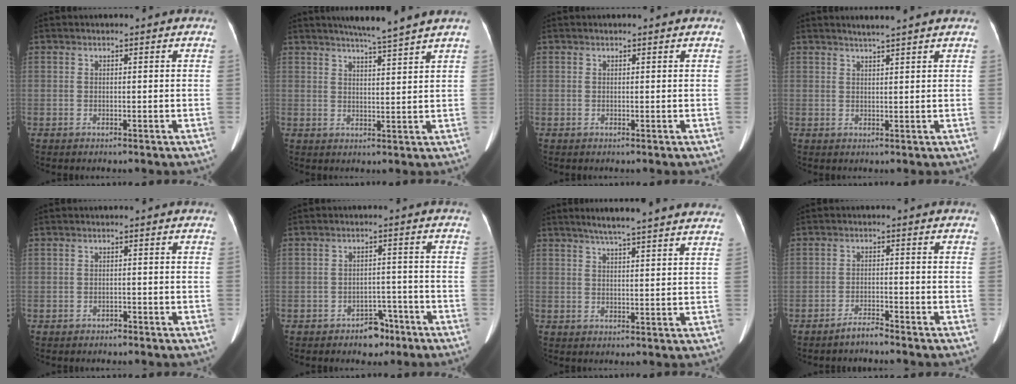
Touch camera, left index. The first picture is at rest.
{"total": 6.5, "force": [5.6, -1.5, 2.9], "torque": [-0.045, -0.006, 0.081]}
{"total": 0.0}
{"total": 3.6, "force": [3.1, -0.7, 1.6], "torque": [-0.024, 0.009, 0.044]}
{"total": 0.9, "force": [-0.8, 0.4, 0.1], "torque": [-0.005, 0.001, -0.012]}
{"total": 4.6, "force": [-3.2, 2.7, 1.8], "torque": [-0.024, 0.010, -0.041]}
{"total": 17.0, "force": [14.9, 0.6, 8.1], "torque": [-0.117, 0.013, 0.183]}
{"total": 2.4, "force": [-2.3, -0.1, 0.6], "torque": [-0.014, -0.007, -0.041]}